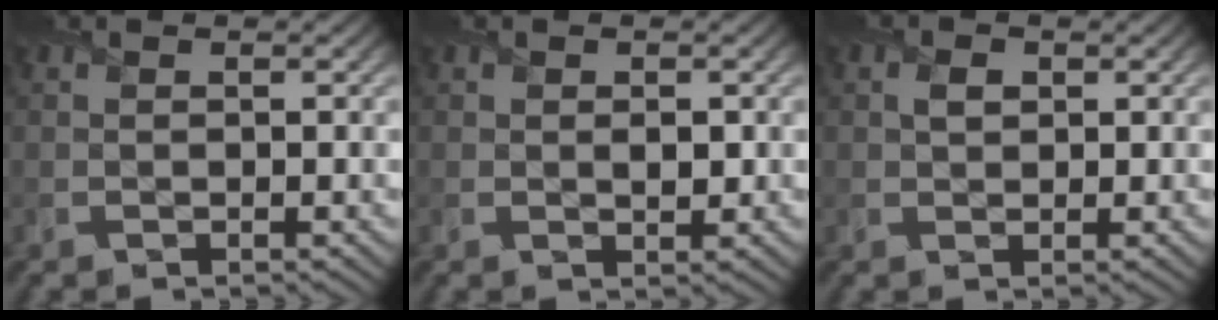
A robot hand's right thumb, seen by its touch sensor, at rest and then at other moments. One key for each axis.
{"total": 1.2, "fx": 0.0, "fy": 0.6, "fz": 1.0, "tx": -0.020, "ty": -0.004, "tz": 0.000}
{"total": 1.4, "fx": 0.4, "fy": 0.9, "fz": 1.0, "tx": -0.024, "ty": 0.002, "tz": 0.004}